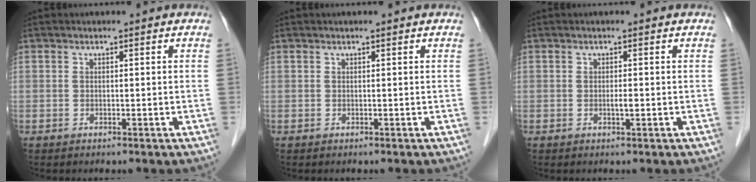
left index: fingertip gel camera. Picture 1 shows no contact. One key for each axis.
{"total": 0.5, "fx": 0.5, "fy": 0.0, "fz": 0.3, "tx": -0.005, "ty": 0.013, "tz": 0.007}
{"total": 0.8, "fx": -0.2, "fy": 0.0, "fz": 0.7, "tx": -0.014, "ty": -0.004, "tz": -0.004}